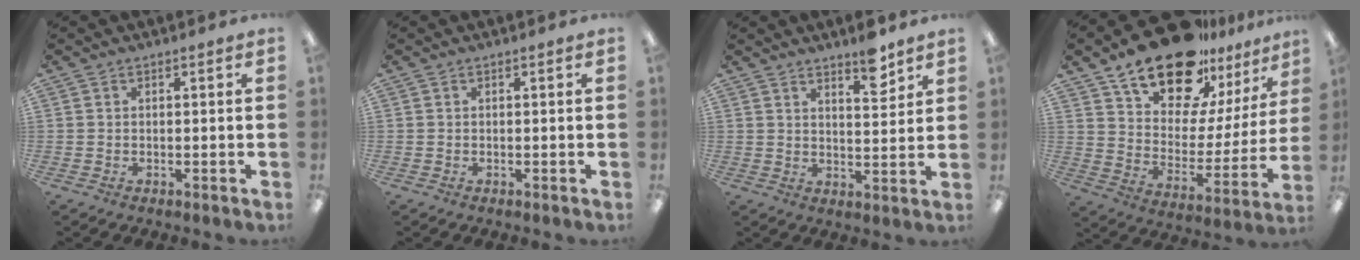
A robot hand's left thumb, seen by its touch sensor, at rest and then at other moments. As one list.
[{"total": 0.0}, {"total": 7.1, "force": [5.5, 2.2, 3.9], "torque": [-0.035, -0.038, 0.088]}, {"total": 21.0, "force": [16.7, 9.3, 8.6], "torque": [-0.152, -0.116, 0.297]}]